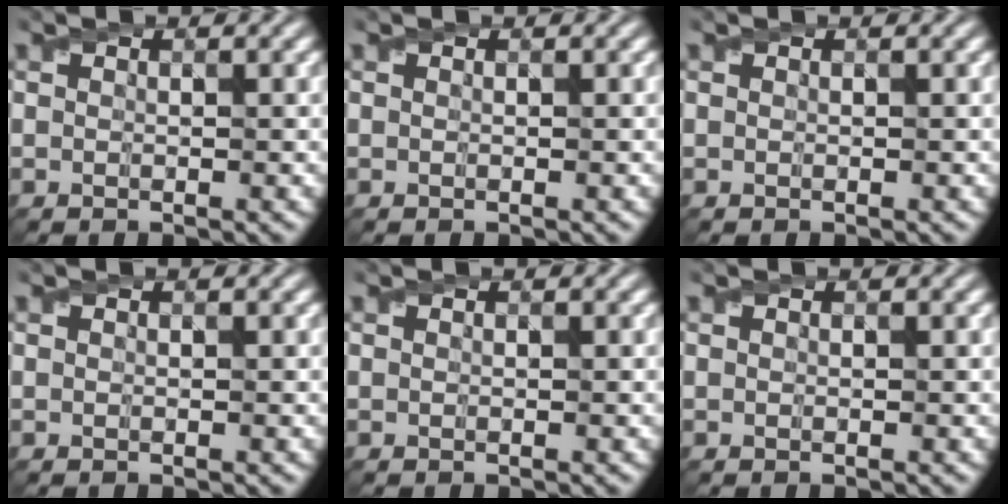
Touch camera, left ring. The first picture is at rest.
{"total": 0.0}
{"total": 0.0}
{"total": 0.0}
{"total": 0.0}
{"total": 0.0}